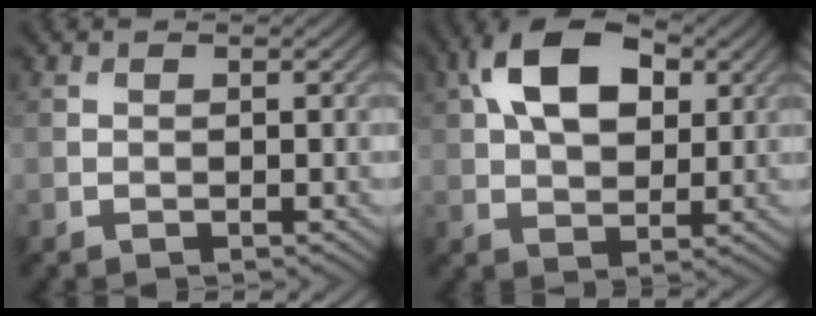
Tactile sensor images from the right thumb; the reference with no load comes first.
{"total": 11.6, "force": [3.7, 6.9, 8.6], "torque": [-0.169, 0.024, 0.059]}